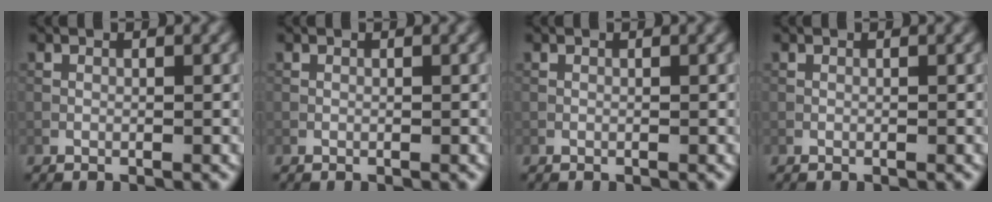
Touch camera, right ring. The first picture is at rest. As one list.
[{"total": 0.0}, {"total": 0.0}, {"total": 0.0}]